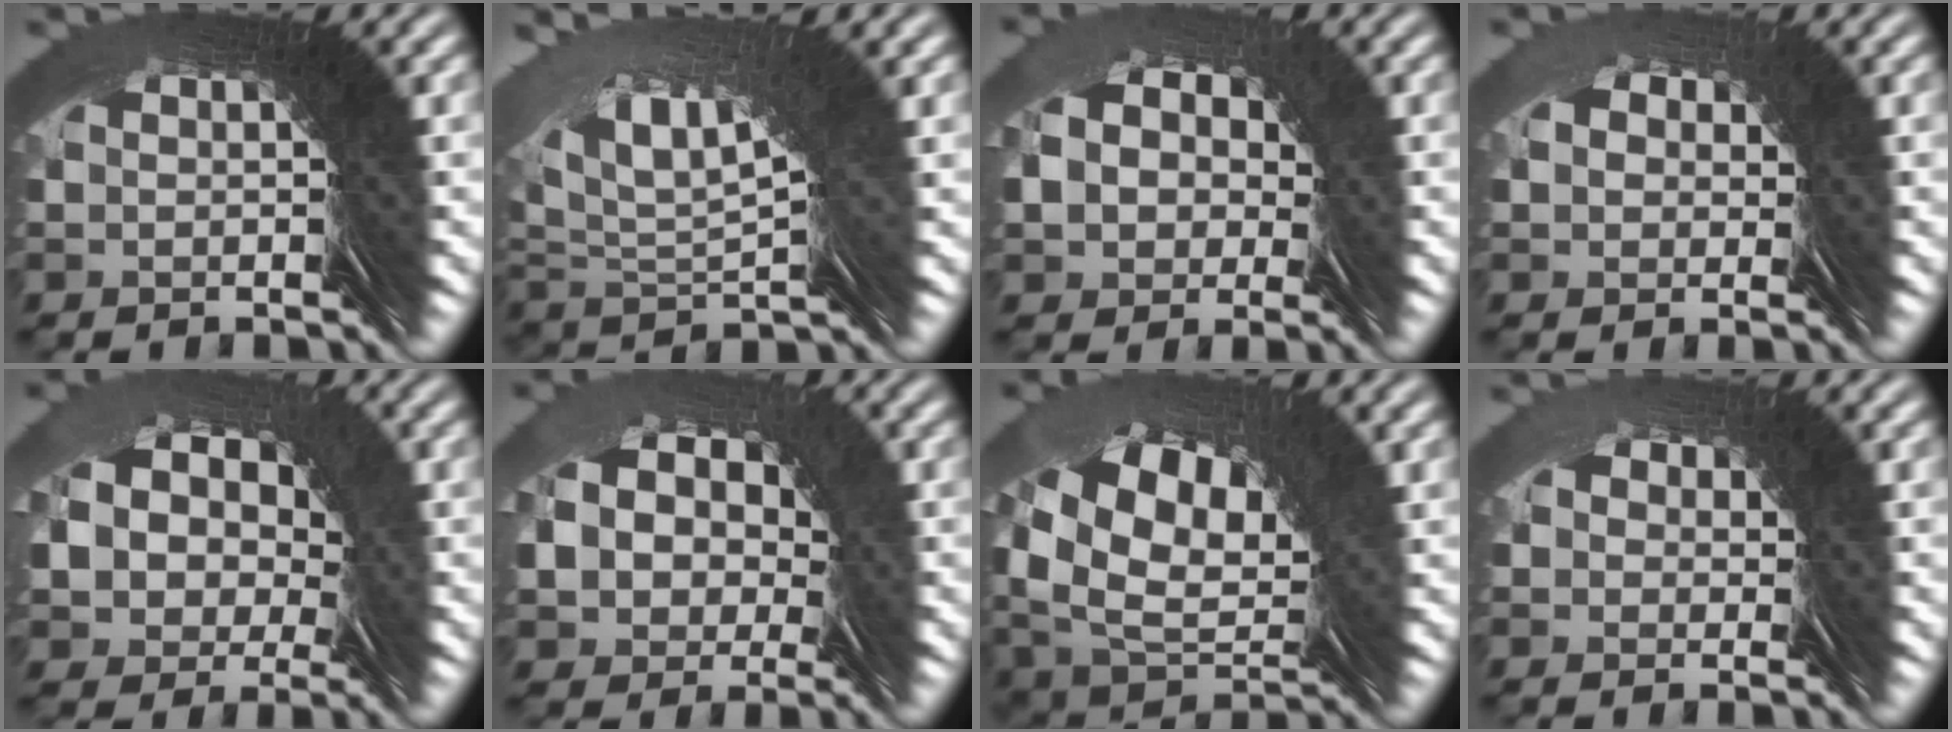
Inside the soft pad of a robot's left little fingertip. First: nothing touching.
{"total": 3.8, "force": [2.8, -1.1, 2.3], "torque": [-0.050, 0.040, 0.038]}
{"total": 4.5, "force": [2.6, 3.6, 0.8], "torque": [-0.012, 0.016, 0.029]}
{"total": 2.2, "force": [1.0, 1.9, -0.2], "torque": [-0.013, 0.003, 0.018]}
{"total": 6.8, "force": [3.0, 5.9, 1.2], "torque": [-0.052, 0.000, 0.039]}
{"total": 5.8, "force": [2.8, 5.0, 1.1], "torque": [-0.032, 0.007, 0.034]}
{"total": 6.5, "force": [1.3, 4.2, 4.8], "torque": [-0.074, 0.008, 0.017]}
{"total": 2.3, "force": [1.1, 2.0, 0.2], "torque": [-0.015, 0.004, 0.017]}